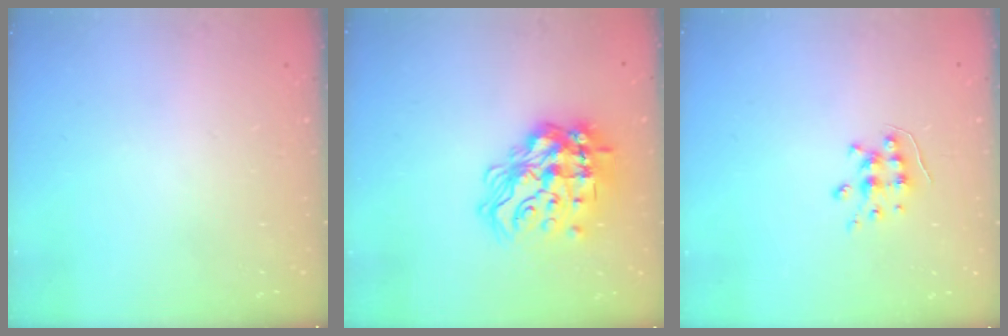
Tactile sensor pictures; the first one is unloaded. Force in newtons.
{"total": 22.8, "press": 22.7, "slide": 2.4}
{"total": 6.1, "press": 6.1, "slide": 0.4}